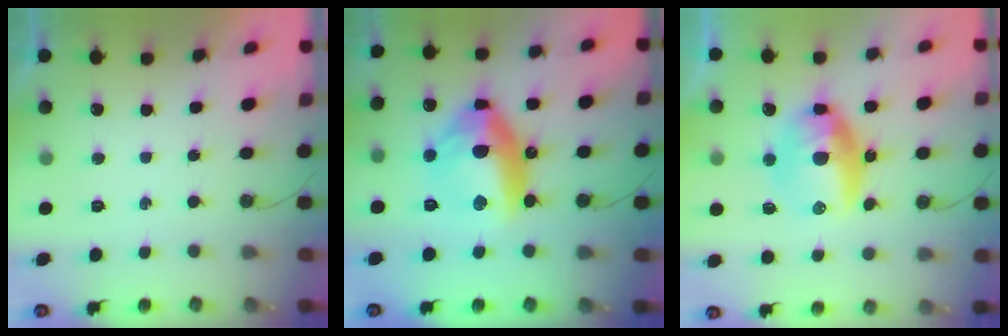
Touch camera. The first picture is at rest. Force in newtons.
{"total": 16.1, "press": 15.9, "slide": 2.9}
{"total": 16.8, "press": 14.7, "slide": 8.2}